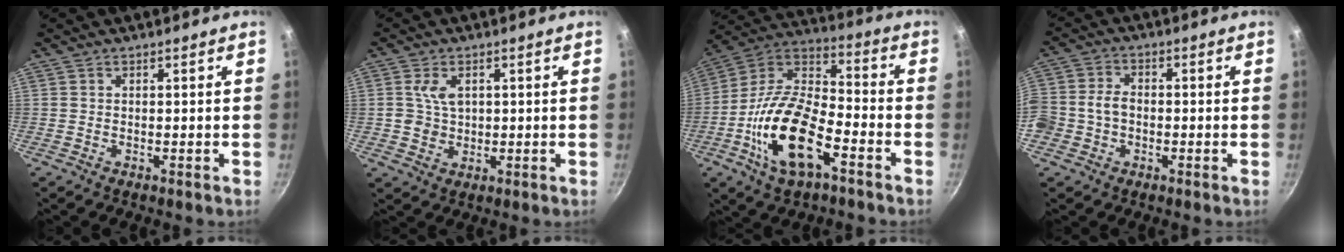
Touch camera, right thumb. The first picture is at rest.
{"total": 4.4, "force": [1.0, 3.3, 2.7], "torque": [-0.038, -0.003, 0.021]}
{"total": 19.3, "force": [-7.6, 9.0, 15.3], "torque": [-0.282, 0.046, -0.161]}
{"total": 7.4, "force": [-1.7, 6.0, 4.0], "torque": [-0.075, 0.032, -0.042]}